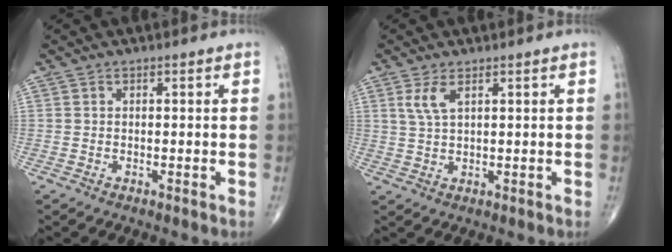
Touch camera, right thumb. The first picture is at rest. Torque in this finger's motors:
{"motor_torque": [-0.37, 0.30, 0.52, 0.12, 0.00]}